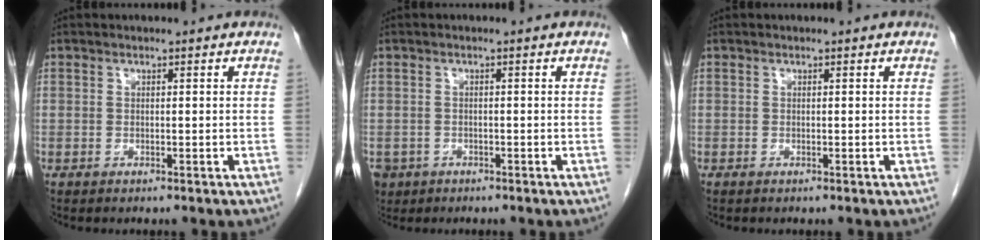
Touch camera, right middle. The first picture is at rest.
{"total": 3.8, "force": [-2.2, 2.9, 0.8], "torque": [-0.016, 0.001, -0.036]}
{"total": 0.0}